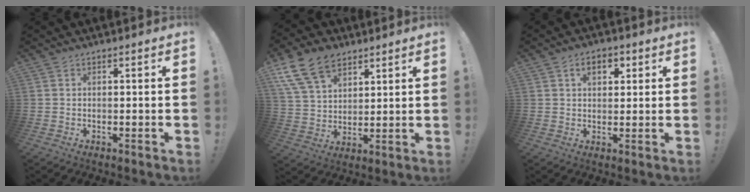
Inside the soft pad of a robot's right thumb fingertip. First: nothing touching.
{"total": 14.8, "force": [9.1, 9.2, 7.2], "torque": [-0.143, -0.041, 0.173]}
{"total": 5.3, "force": [2.1, 3.3, 3.6], "torque": [-0.047, 0.002, 0.032]}